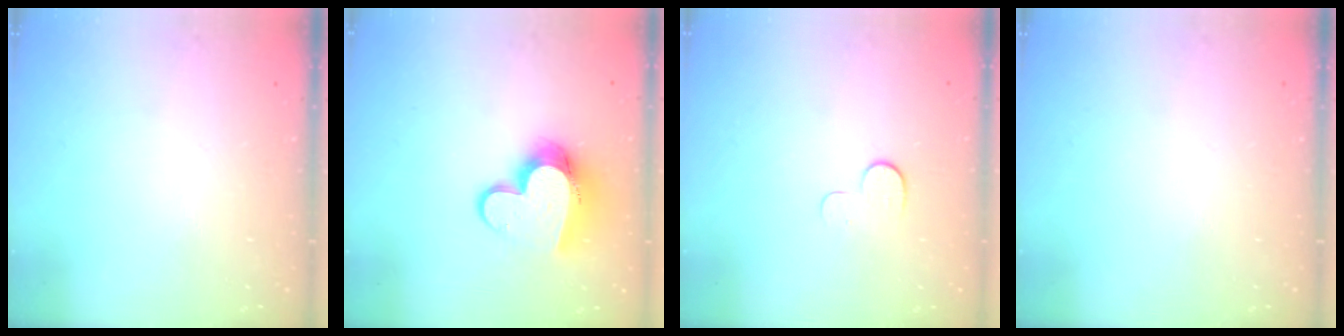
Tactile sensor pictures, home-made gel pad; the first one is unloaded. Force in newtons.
{"total": 12.6, "press": 12.6, "slide": 1.2}
{"total": 7.6, "press": 7.5, "slide": 0.7}
{"total": 0.0}